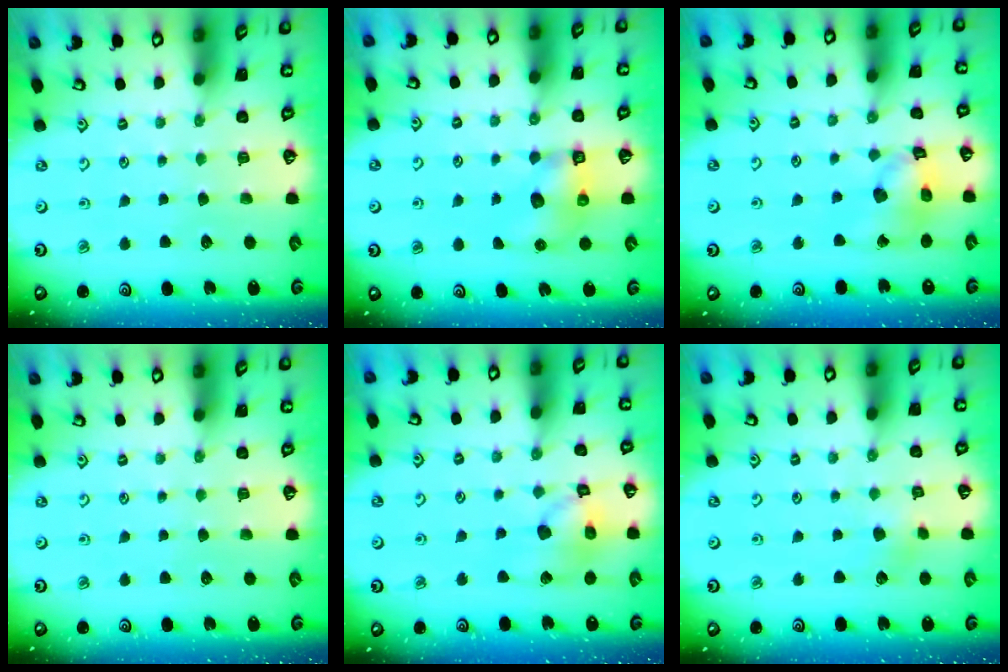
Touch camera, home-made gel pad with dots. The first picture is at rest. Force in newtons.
{"total": 6.6, "press": 6.6, "slide": 0.8}
{"total": 12.7, "press": 12.6, "slide": 1.5}
{"total": 0.0}
{"total": 14.1, "press": 14.0, "slide": 1.8}
{"total": 2.6, "press": 2.6, "slide": 0.4}